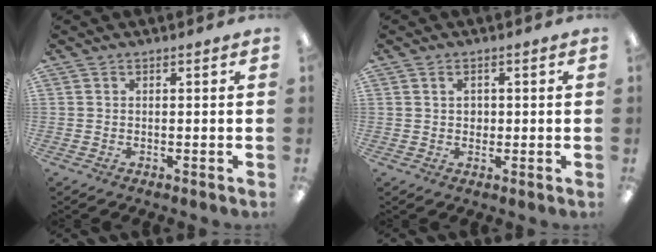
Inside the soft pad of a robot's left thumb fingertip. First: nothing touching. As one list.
[{"total": 2.0, "force": [0.5, 1.6, 1.0], "torque": [-0.015, 0.002, 0.006]}]